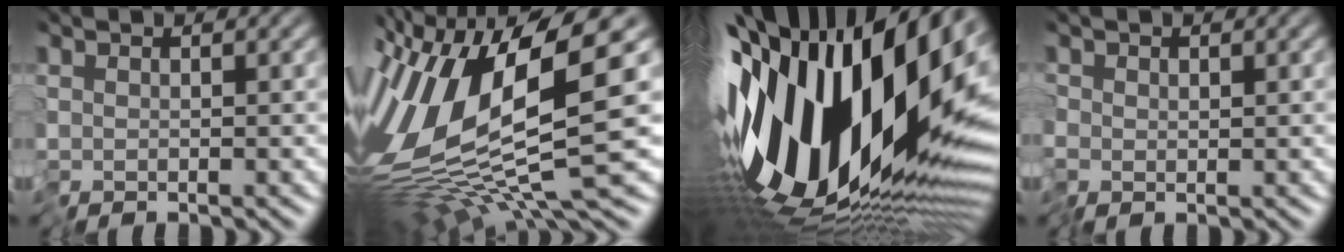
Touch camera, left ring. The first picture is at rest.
{"total": 13.6, "force": [0.1, 4.7, 12.8], "torque": [-0.264, -0.008, 0.007]}
{"total": 20.8, "force": [-1.0, 9.8, 18.3], "torque": [-0.342, -0.043, -0.032]}
{"total": 0.6, "force": [0.1, 0.5, -0.1], "torque": [0.001, -0.002, -0.001]}